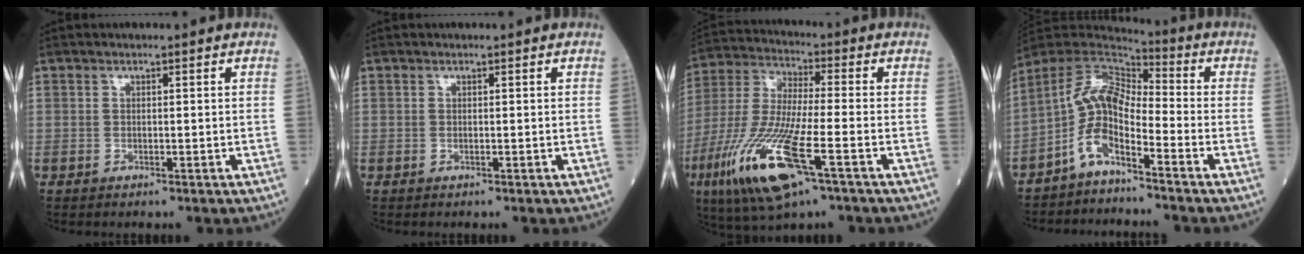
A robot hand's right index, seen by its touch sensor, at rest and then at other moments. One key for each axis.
{"total": 0.0}
{"total": 17.3, "fx": -7.5, "fy": 2.8, "fz": 15.3, "tx": -0.344, "ty": -0.035, "tz": -0.139}
{"total": 8.2, "fx": -4.5, "fy": 2.5, "fz": 6.3, "tx": -0.137, "ty": 0.020, "tz": -0.095}